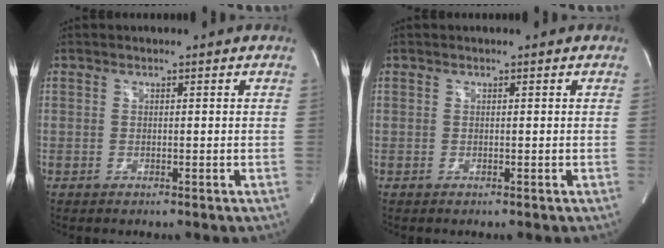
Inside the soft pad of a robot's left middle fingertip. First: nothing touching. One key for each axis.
{"total": 0.0}